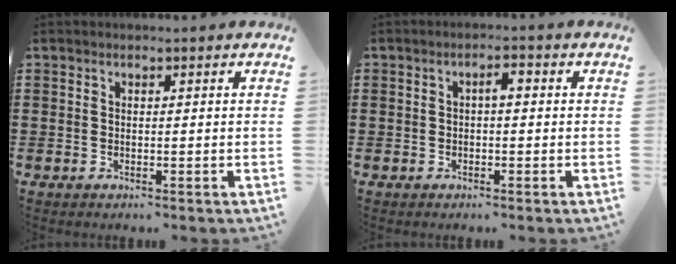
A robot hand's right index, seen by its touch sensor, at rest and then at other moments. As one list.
[{"total": 1.7, "force": [-0.2, 0.6, 1.6], "torque": [-0.031, 0.004, -0.005]}]